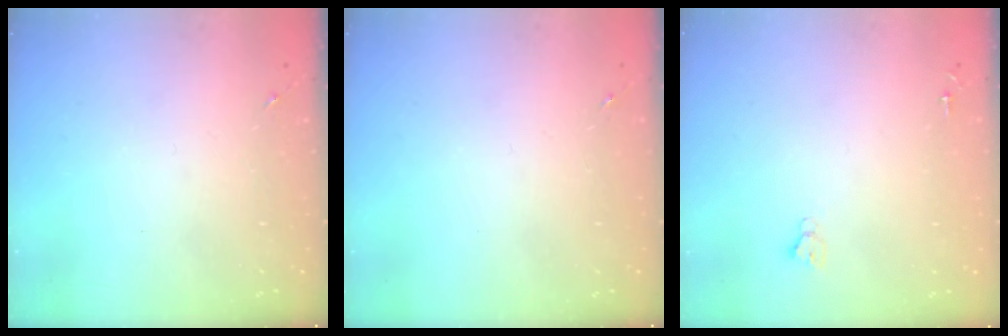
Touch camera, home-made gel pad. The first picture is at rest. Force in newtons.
{"total": 0.0}
{"total": 2.7, "press": 2.7, "slide": 0.0}